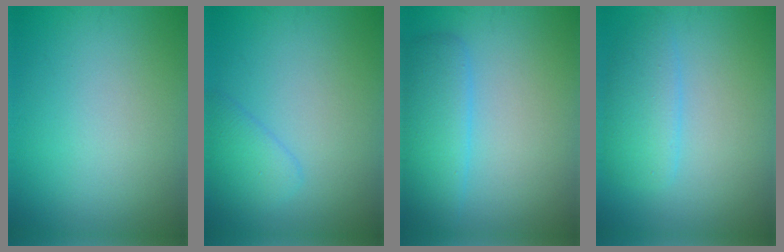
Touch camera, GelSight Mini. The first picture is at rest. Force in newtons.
{"total": 2.2, "press": 2.1, "slide": 0.2}
{"total": 3.9, "press": 3.9, "slide": 0.3}
{"total": 3.1, "press": 3.1, "slide": 0.3}